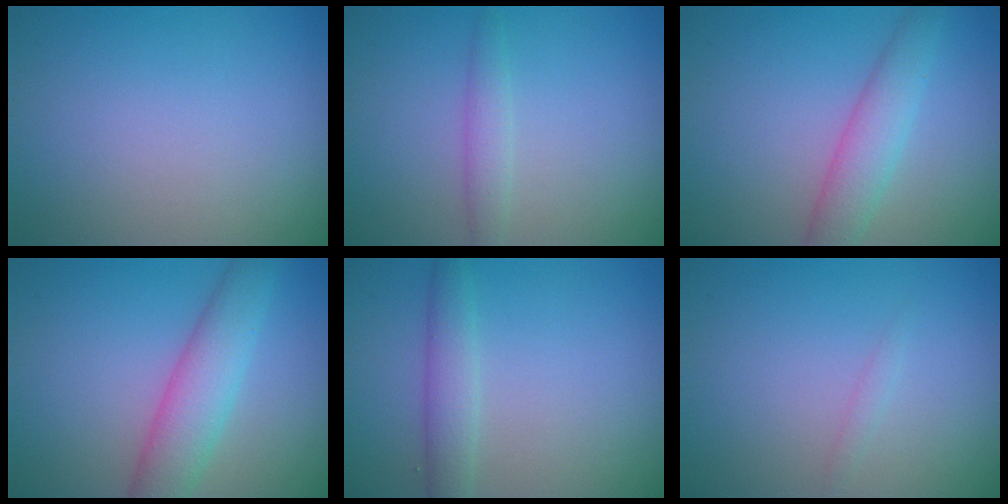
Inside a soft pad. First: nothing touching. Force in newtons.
{"total": 1.7, "press": 1.7, "slide": 0.1}
{"total": 3.6, "press": 3.6, "slide": 0.1}
{"total": 4.9, "press": 4.9, "slide": 0.0}
{"total": 2.4, "press": 2.4, "slide": 0.1}
{"total": 0.6, "press": 0.6, "slide": 0.1}